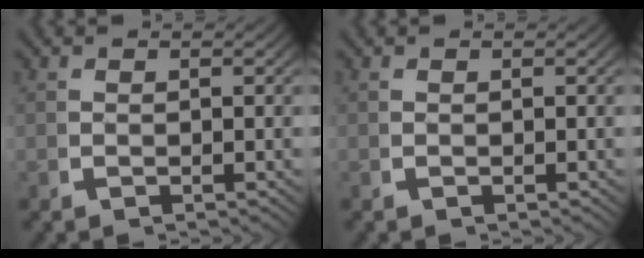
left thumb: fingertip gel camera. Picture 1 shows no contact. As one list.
[{"total": 0.0}]